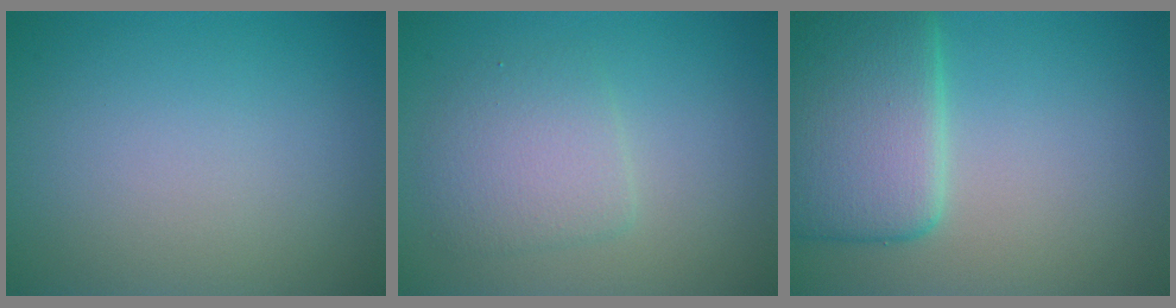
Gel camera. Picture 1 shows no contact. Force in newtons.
{"total": 3.0, "press": 3.0, "slide": 0.1}
{"total": 7.6, "press": 7.6, "slide": 0.5}